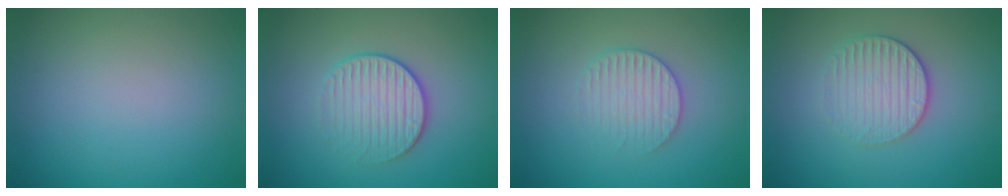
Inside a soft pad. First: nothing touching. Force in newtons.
{"total": 3.2, "press": 2.9, "slide": 1.4}
{"total": 2.8, "press": 2.7, "slide": 0.6}
{"total": 3.1, "press": 2.7, "slide": 1.4}